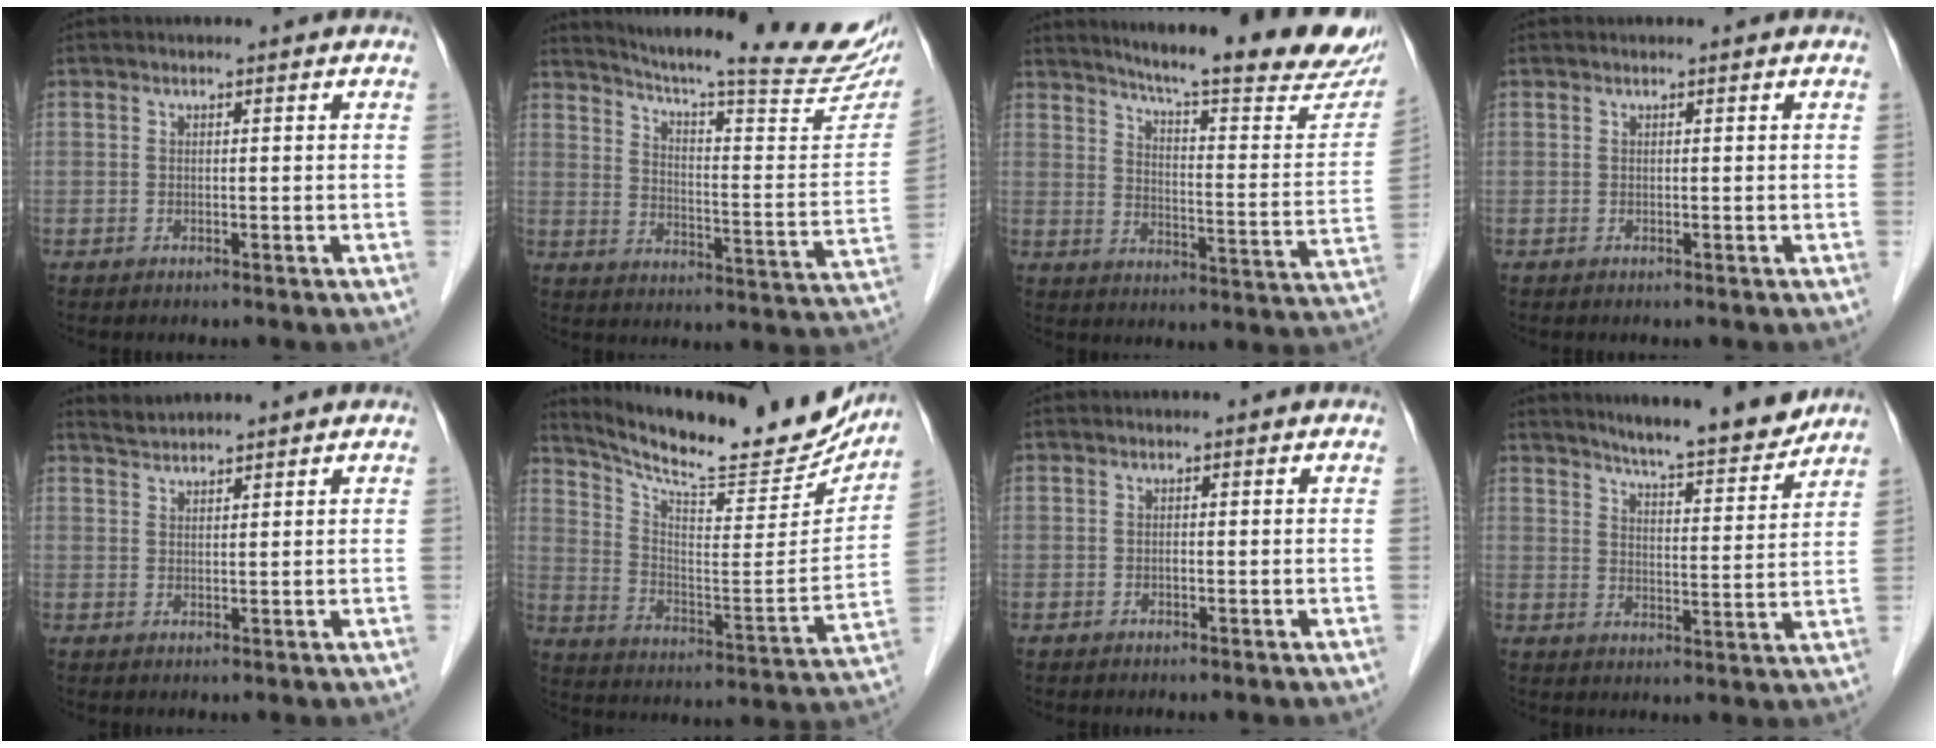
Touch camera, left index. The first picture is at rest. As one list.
[{"total": 26.5, "force": [23.4, 1.2, 12.5], "torque": [-0.190, -0.080, 0.298]}, {"total": 24.6, "force": [21.4, 1.5, 12.2], "torque": [-0.175, -0.073, 0.267]}, {"total": 0.0}, {"total": 3.2, "force": [3.2, -0.4, 0.3], "torque": [-0.011, 0.020, 0.065]}, {"total": 23.2, "force": [21.1, 3.3, 9.0], "torque": [-0.150, -0.051, 0.301]}, {"total": 0.0}, {"total": 11.9, "force": [10.9, 0.4, 4.6], "torque": [-0.068, -0.009, 0.152]}]